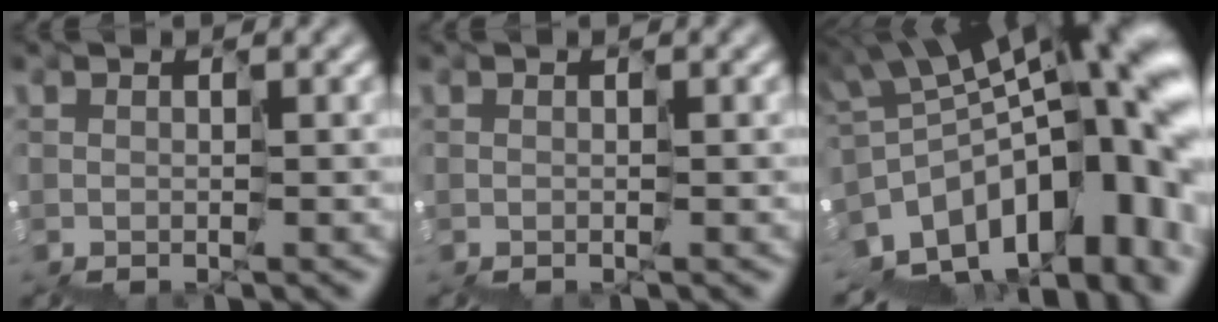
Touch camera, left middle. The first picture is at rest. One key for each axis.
{"total": 0.0}
{"total": 15.2, "fx": -5.0, "fy": 7.6, "fz": 12.2, "tx": -0.160, "ty": -0.001, "tz": -0.071}